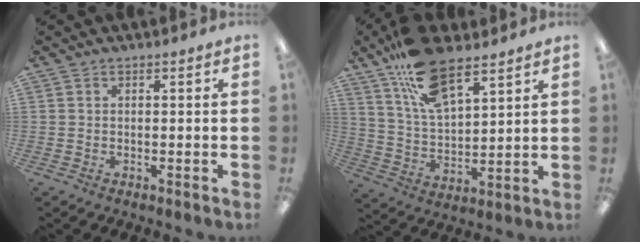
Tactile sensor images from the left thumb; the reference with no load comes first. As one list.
[{"total": 16.0, "force": [11.0, 6.4, 9.6], "torque": [-0.186, -0.041, 0.198]}]